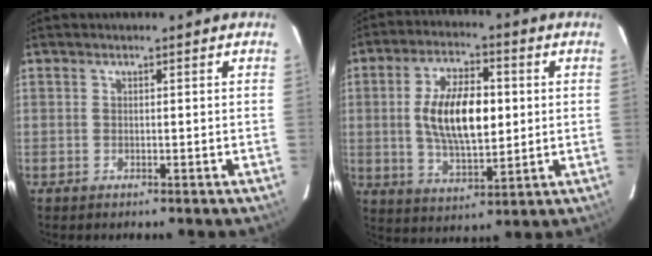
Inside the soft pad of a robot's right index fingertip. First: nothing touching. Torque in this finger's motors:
{"motor_torque": [1.13, 0.68, 0.78, 0.17]}